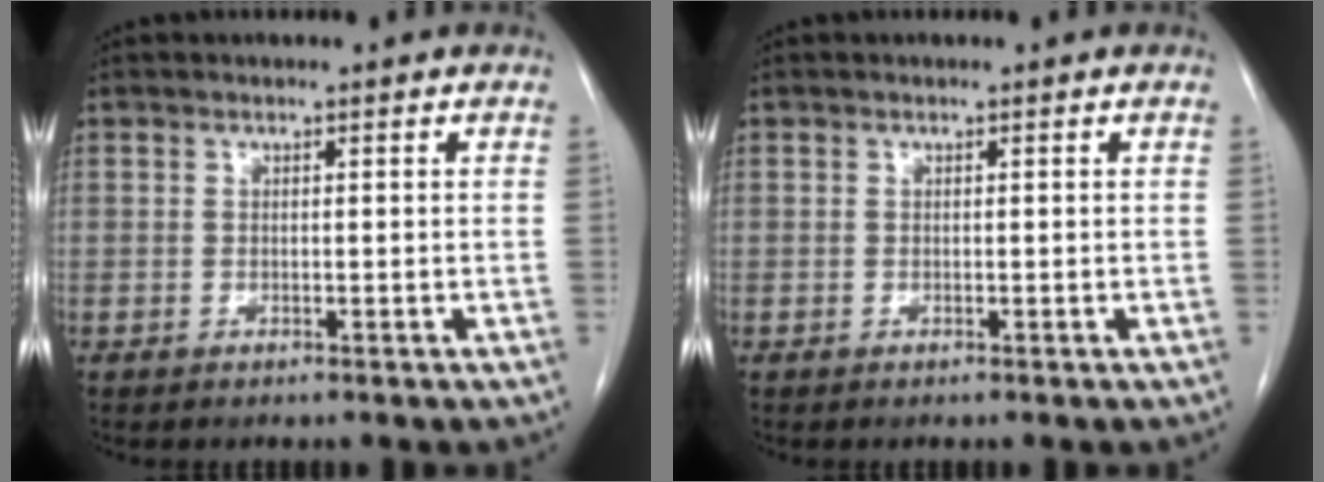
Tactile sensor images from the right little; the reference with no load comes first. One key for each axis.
{"total": 0.0}